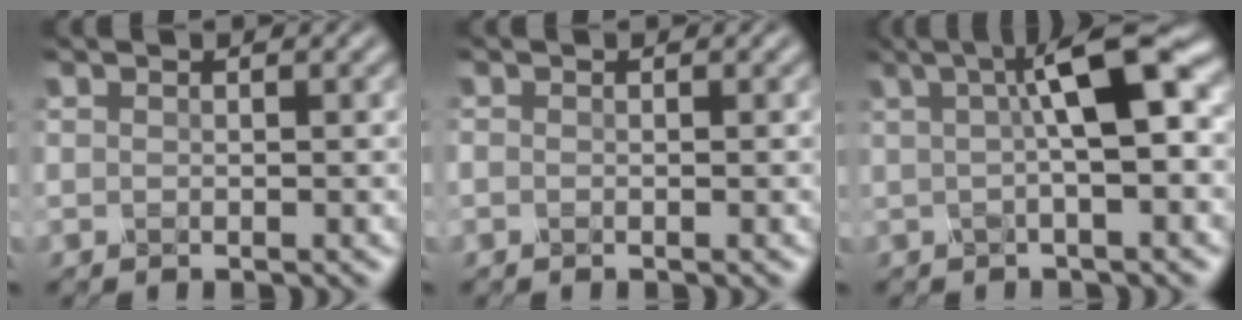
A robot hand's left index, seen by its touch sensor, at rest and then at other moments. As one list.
[{"total": 0.0}, {"total": 6.8, "force": [1.4, 1.4, 6.5], "torque": [-0.085, 0.017, 0.013]}]